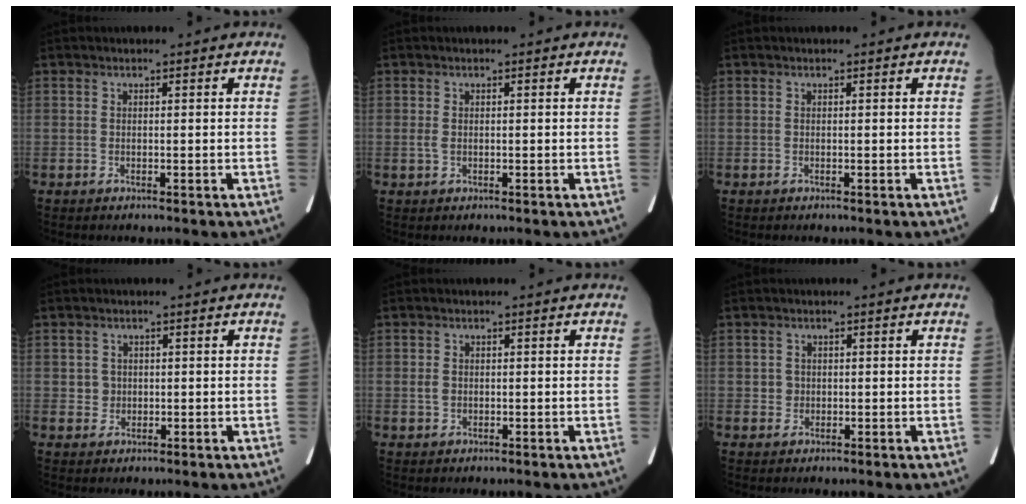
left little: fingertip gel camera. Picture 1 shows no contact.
{"total": 0.9, "force": [0.0, 0.6, 0.7], "torque": [-0.019, -0.001, 0.002]}
{"total": 0.0}
{"total": 1.9, "force": [0.2, 1.9, 0.2], "torque": [-0.003, 0.003, 0.005]}
{"total": 1.4, "force": [-0.1, 1.1, 0.8], "torque": [-0.019, 0.001, 0.003]}
{"total": 1.4, "force": [0.0, 1.4, 0.1], "torque": [0.000, 0.003, 0.001]}